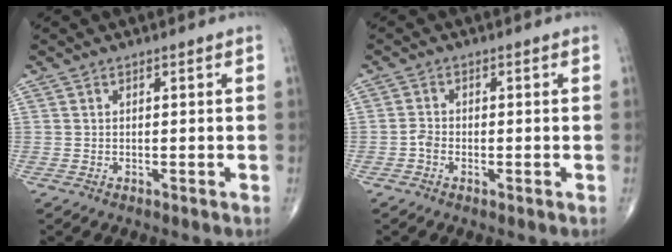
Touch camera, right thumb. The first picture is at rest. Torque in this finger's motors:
{"motor_torque": [1.20, 1.13, -0.06, -0.16, -0.02]}